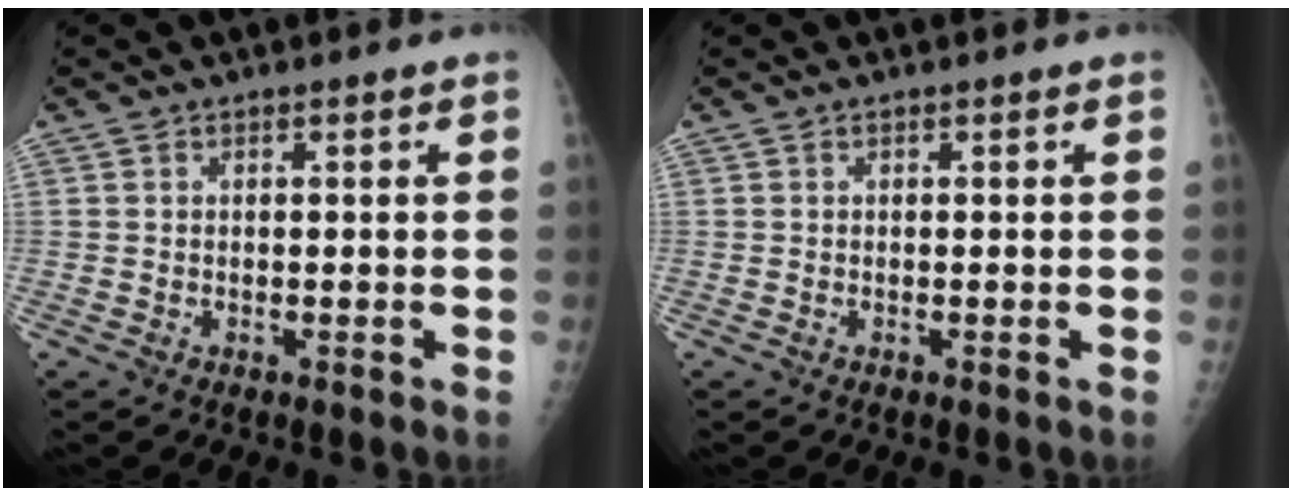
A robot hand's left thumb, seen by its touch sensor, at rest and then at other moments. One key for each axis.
{"total": 0.0}